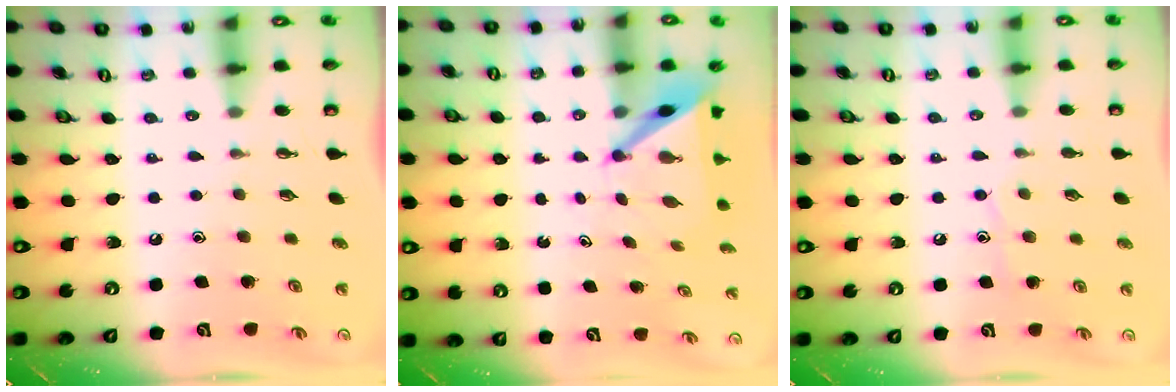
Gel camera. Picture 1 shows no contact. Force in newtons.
{"total": 5.2, "press": 5.2, "slide": 0.5}
{"total": 7.7, "press": 7.6, "slide": 0.5}